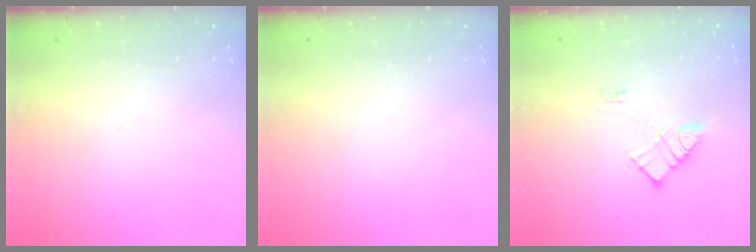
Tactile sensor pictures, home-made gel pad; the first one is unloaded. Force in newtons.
{"total": 0.0}
{"total": 8.7, "press": 8.7, "slide": 0.3}